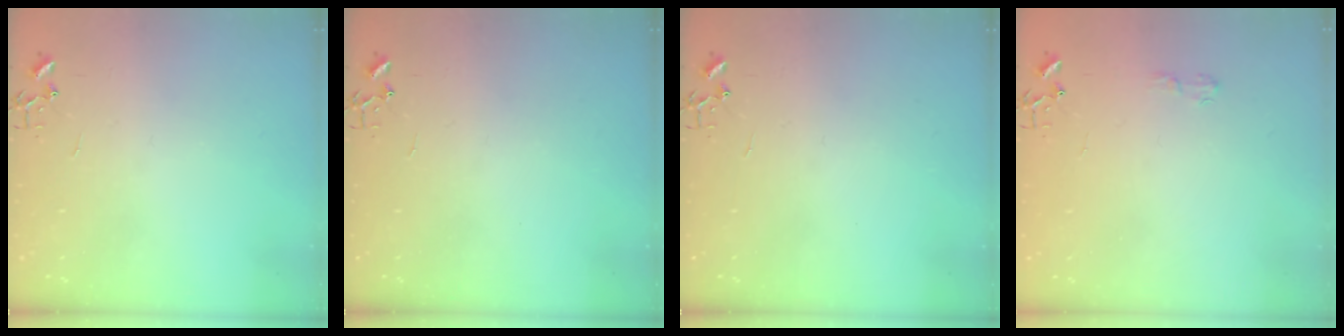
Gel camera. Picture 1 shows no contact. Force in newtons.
{"total": 0.0}
{"total": 0.0}
{"total": 4.2, "press": 4.2, "slide": 0.5}